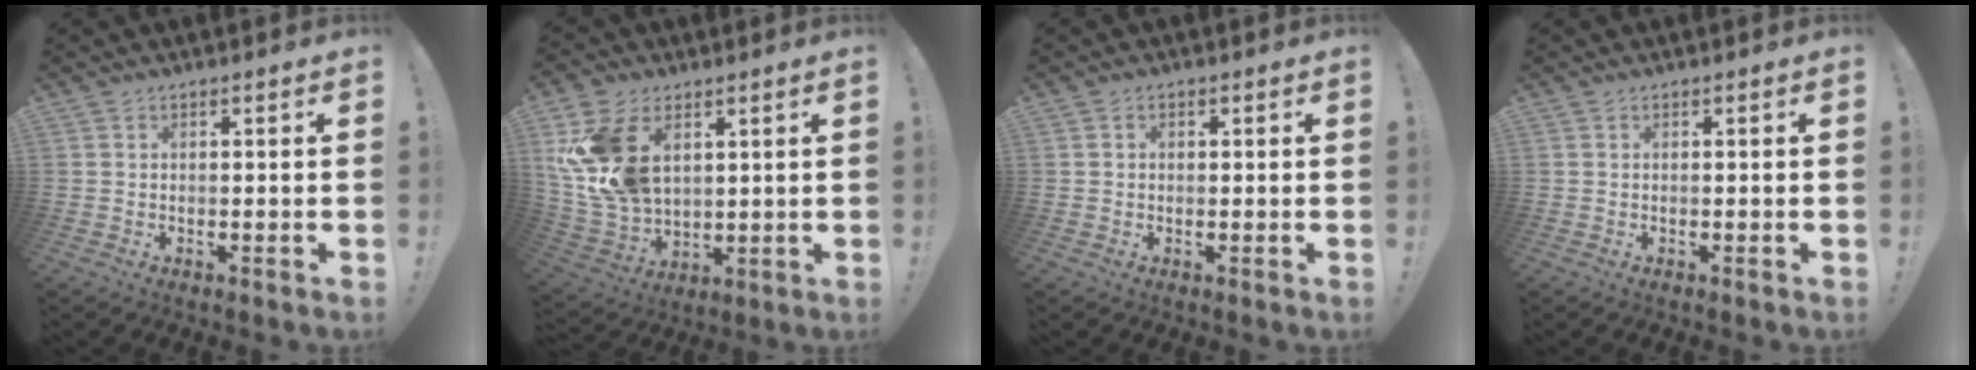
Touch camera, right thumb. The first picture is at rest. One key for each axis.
{"total": 17.5, "fx": 5.7, "fy": 12.2, "fz": 11.2, "tx": -0.227, "ty": -0.031, "tz": 0.112}
{"total": 1.0, "fx": 0.0, "fy": 0.9, "fz": 0.4, "tx": -0.001, "ty": 0.001, "tz": -0.001}
{"total": 0.0}